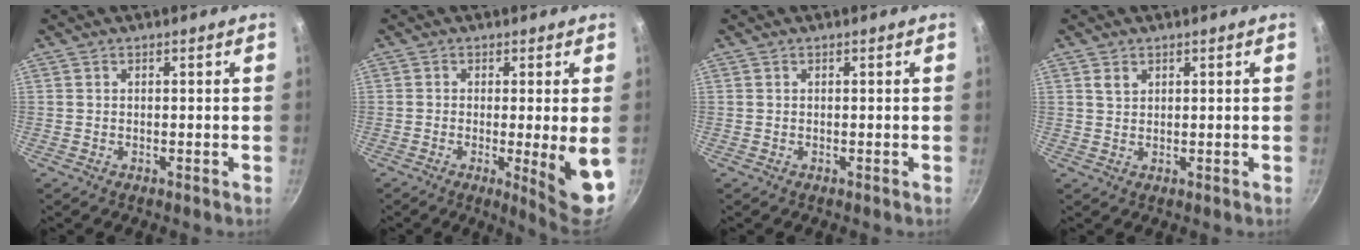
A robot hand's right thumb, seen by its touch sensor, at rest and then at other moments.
{"total": 8.4, "force": [-1.3, 1.0, 8.2], "torque": [-0.111, -0.014, -0.013]}
{"total": 0.0}
{"total": 2.0, "force": [1.1, 1.3, 1.0], "torque": [-0.017, -0.002, 0.021]}